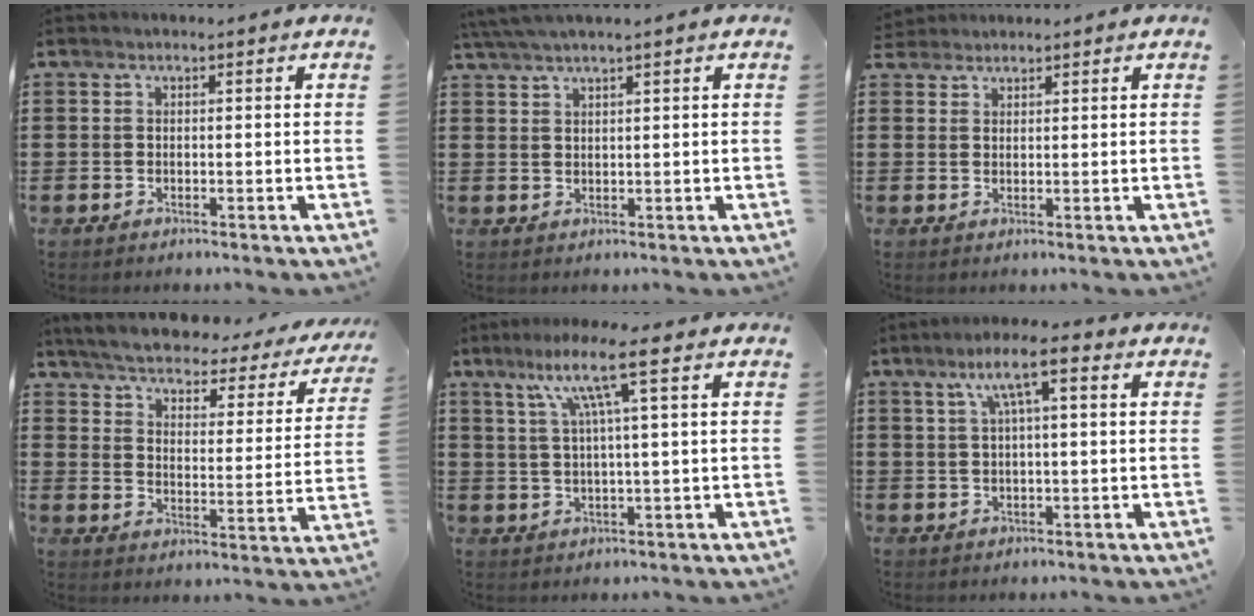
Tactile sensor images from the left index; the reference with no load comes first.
{"total": 2.4, "force": [1.8, -0.4, 1.5], "torque": [-0.033, 0.002, 0.035]}
{"total": 1.4, "force": [1.3, 0.5, -0.1], "torque": [-0.002, 0.003, 0.027]}
{"total": 3.4, "force": [3.2, 0.2, 1.1], "torque": [-0.043, -0.032, 0.045]}
{"total": 8.8, "force": [3.6, 0.2, 8.0], "torque": [-0.163, 0.004, 0.056]}
{"total": 6.2, "force": [2.2, 0.8, 5.7], "torque": [-0.113, 0.007, 0.033]}